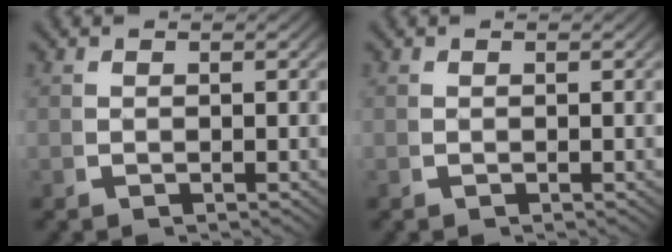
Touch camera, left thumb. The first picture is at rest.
{"total": 0.0}